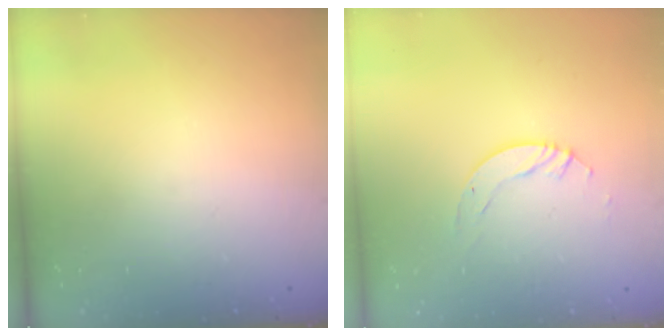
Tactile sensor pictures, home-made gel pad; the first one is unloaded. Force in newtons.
{"total": 4.0, "press": 4.0, "slide": 0.3}